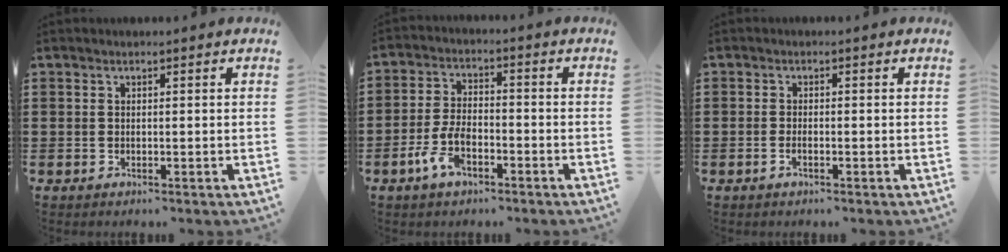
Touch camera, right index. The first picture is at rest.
{"total": 6.0, "force": [-3.1, 2.8, 4.3], "torque": [-0.107, 0.001, -0.064]}
{"total": 1.0, "force": [-0.6, 0.1, 0.8], "torque": [-0.018, -0.008, -0.008]}